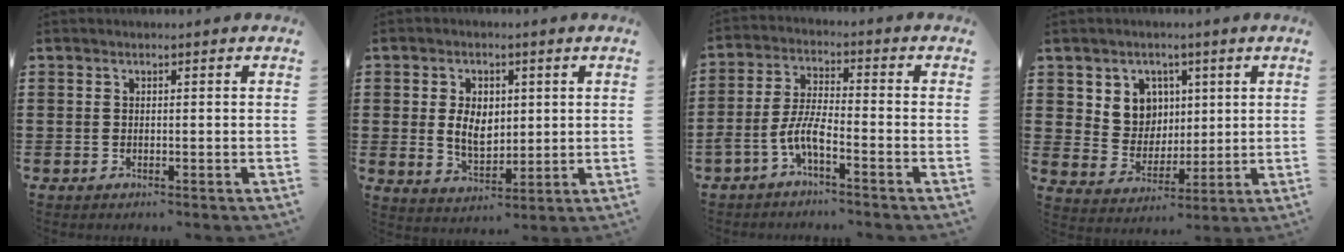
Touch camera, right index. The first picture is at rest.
{"total": 6.0, "force": [0.7, 4.2, 4.2], "torque": [-0.075, 0.007, 0.008]}
{"total": 6.0, "force": [-3.6, 1.2, 4.6], "torque": [-0.121, -0.012, -0.076]}
{"total": 6.7, "force": [2.8, 5.9, 1.6], "torque": [-0.049, 0.002, 0.049]}